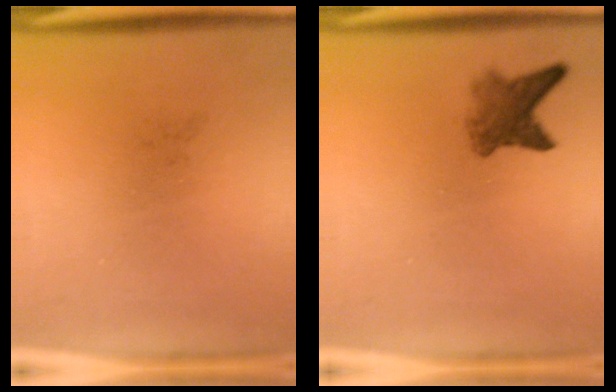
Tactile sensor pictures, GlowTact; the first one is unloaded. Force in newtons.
{"total": 3.9}